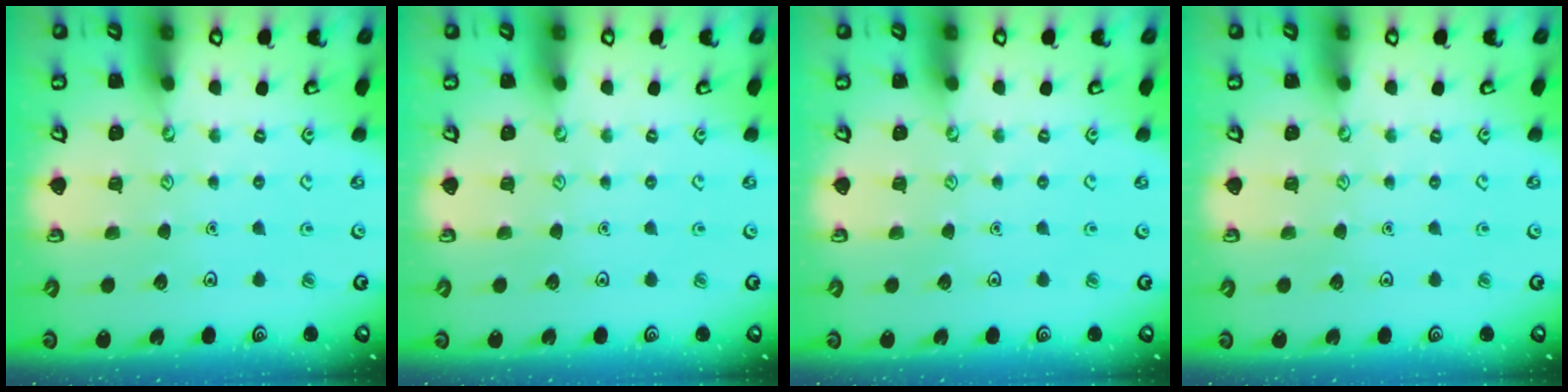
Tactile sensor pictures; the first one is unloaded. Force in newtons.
{"total": 0.0}
{"total": 0.0}
{"total": 0.0}